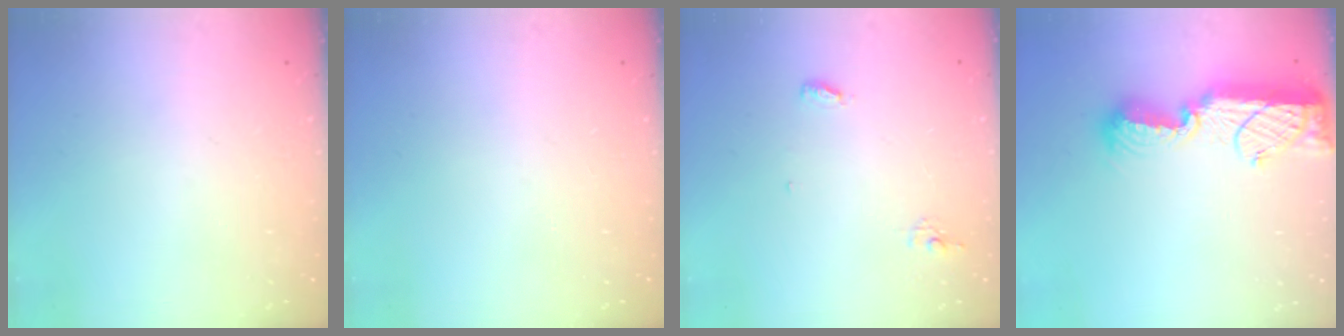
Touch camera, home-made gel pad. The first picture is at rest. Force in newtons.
{"total": 0.0}
{"total": 4.8, "press": 4.8, "slide": 0.3}
{"total": 13.4, "press": 13.3, "slide": 0.6}